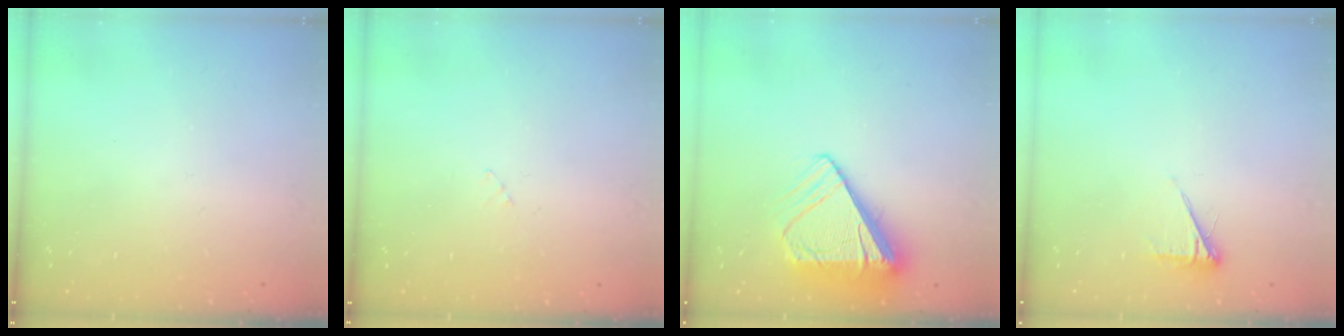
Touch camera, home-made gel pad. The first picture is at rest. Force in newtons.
{"total": 2.7, "press": 2.7, "slide": 0.3}
{"total": 9.2, "press": 9.2, "slide": 1.3}
{"total": 5.5, "press": 5.5, "slide": 0.7}